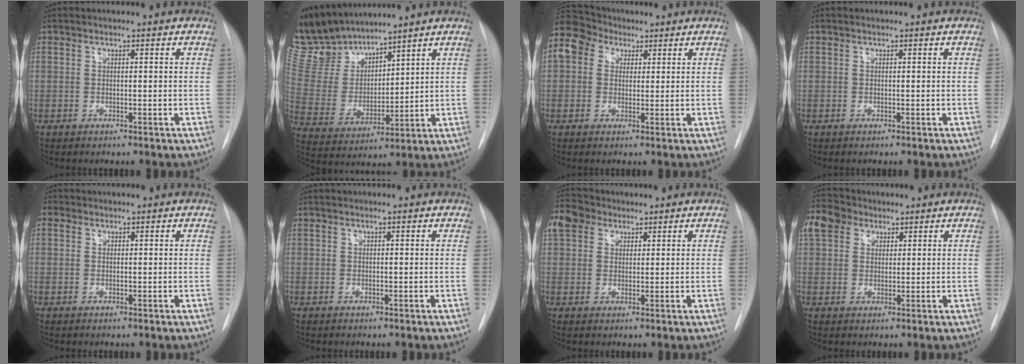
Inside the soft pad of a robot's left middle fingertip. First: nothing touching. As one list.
[{"total": 12.8, "force": [11.9, 3.1, 3.7], "torque": [-0.090, 0.003, 0.250]}, {"total": 16.3, "force": [7.8, 12.5, 7.0], "torque": [-0.214, 0.093, 0.151]}, {"total": 0.0}, {"total": 1.4, "force": [0.6, 1.2, 0.4], "torque": [-0.003, 0.007, 0.007]}, {"total": 0.0}, {"total": 6.4, "force": [4.0, 4.4, 2.3], "torque": [-0.060, 0.030, 0.081]}, {"total": 7.5, "force": [4.5, 5.3, 2.9], "torque": [-0.071, 0.035, 0.088]}]